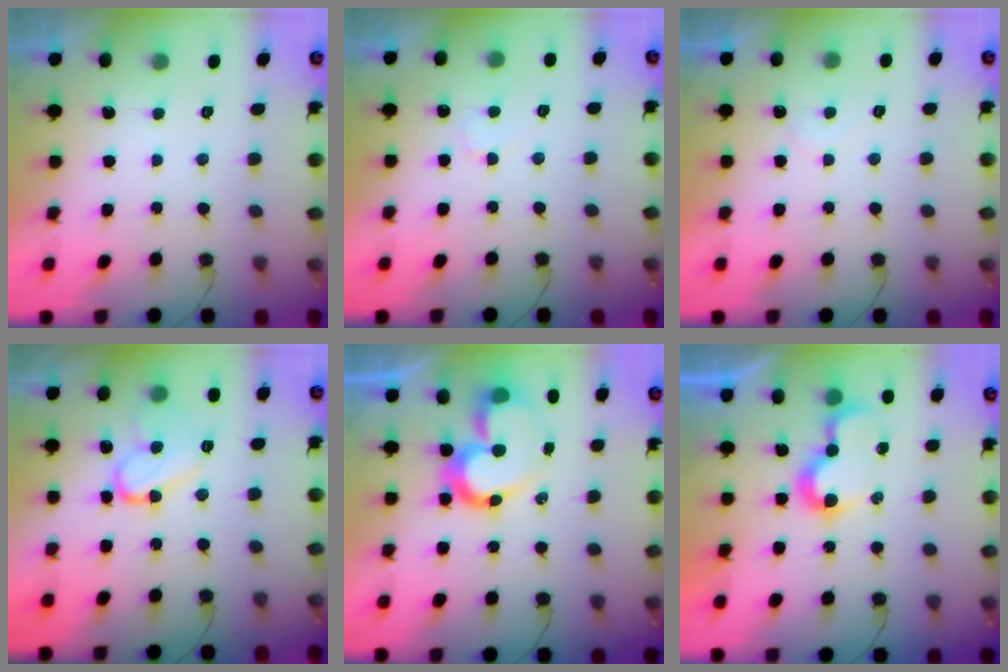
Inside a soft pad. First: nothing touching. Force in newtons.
{"total": 2.7, "press": 2.7, "slide": 0.2}
{"total": 4.7, "press": 4.7, "slide": 0.3}
{"total": 11.9, "press": 11.8, "slide": 1.3}
{"total": 12.7, "press": 12.6, "slide": 1.5}
{"total": 7.0, "press": 7.0, "slide": 0.1}